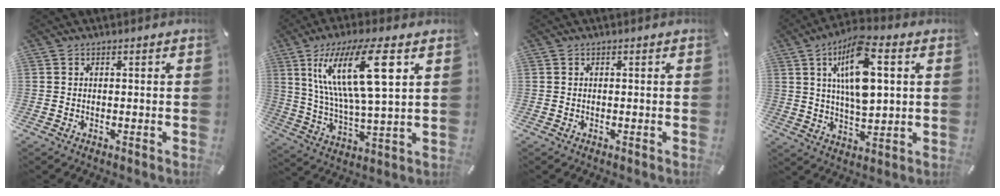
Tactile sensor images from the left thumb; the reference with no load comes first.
{"total": 18.8, "force": [8.3, 4.9, 16.1], "torque": [-0.334, -0.014, 0.125]}
{"total": 0.0}
{"total": 14.3, "force": [4.5, 5.7, 12.4], "torque": [-0.238, -0.009, 0.069]}